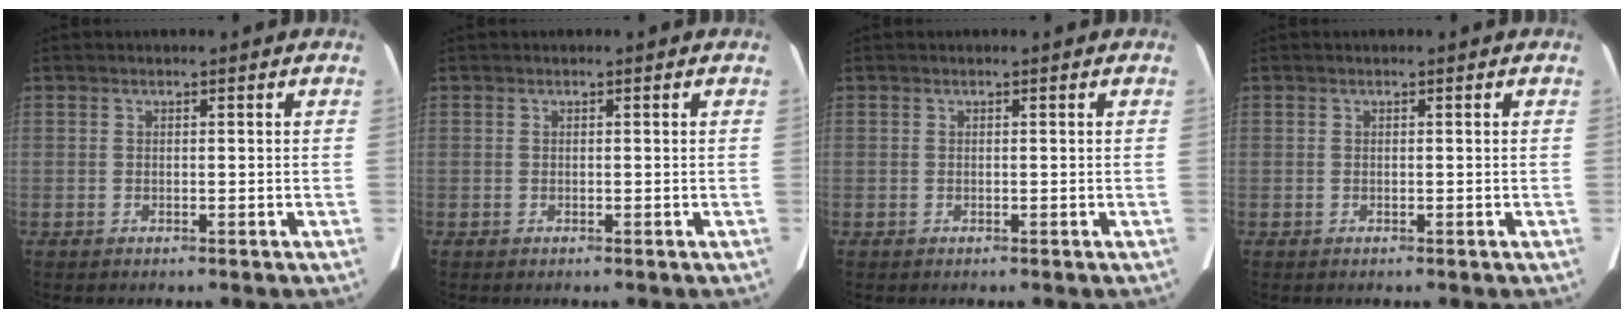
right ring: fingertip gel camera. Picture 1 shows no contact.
{"total": 0.0}
{"total": 0.0}
{"total": 0.0}